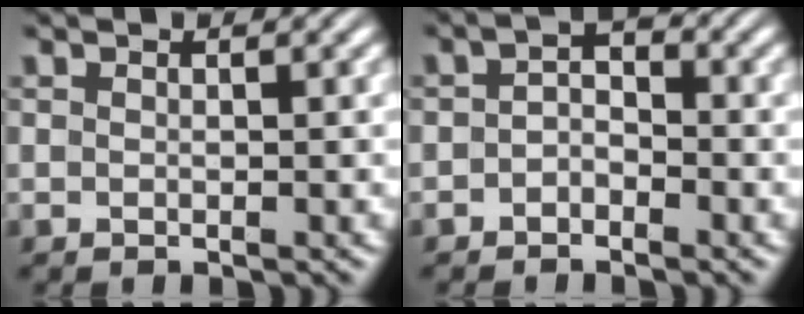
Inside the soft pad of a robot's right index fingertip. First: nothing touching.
{"total": 1.9, "force": [-0.7, 1.2, 1.3], "torque": [-0.010, -0.005, -0.016]}